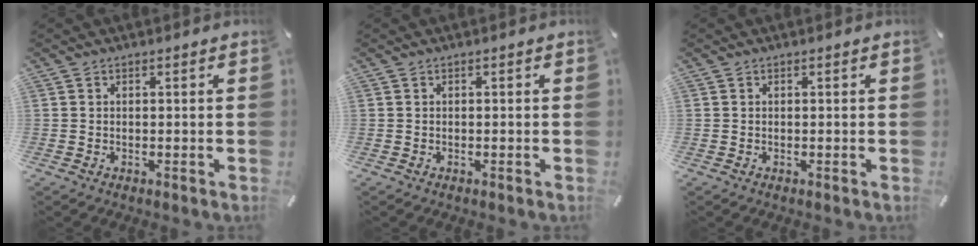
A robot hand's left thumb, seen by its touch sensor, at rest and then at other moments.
{"total": 0.0}
{"total": 0.0}